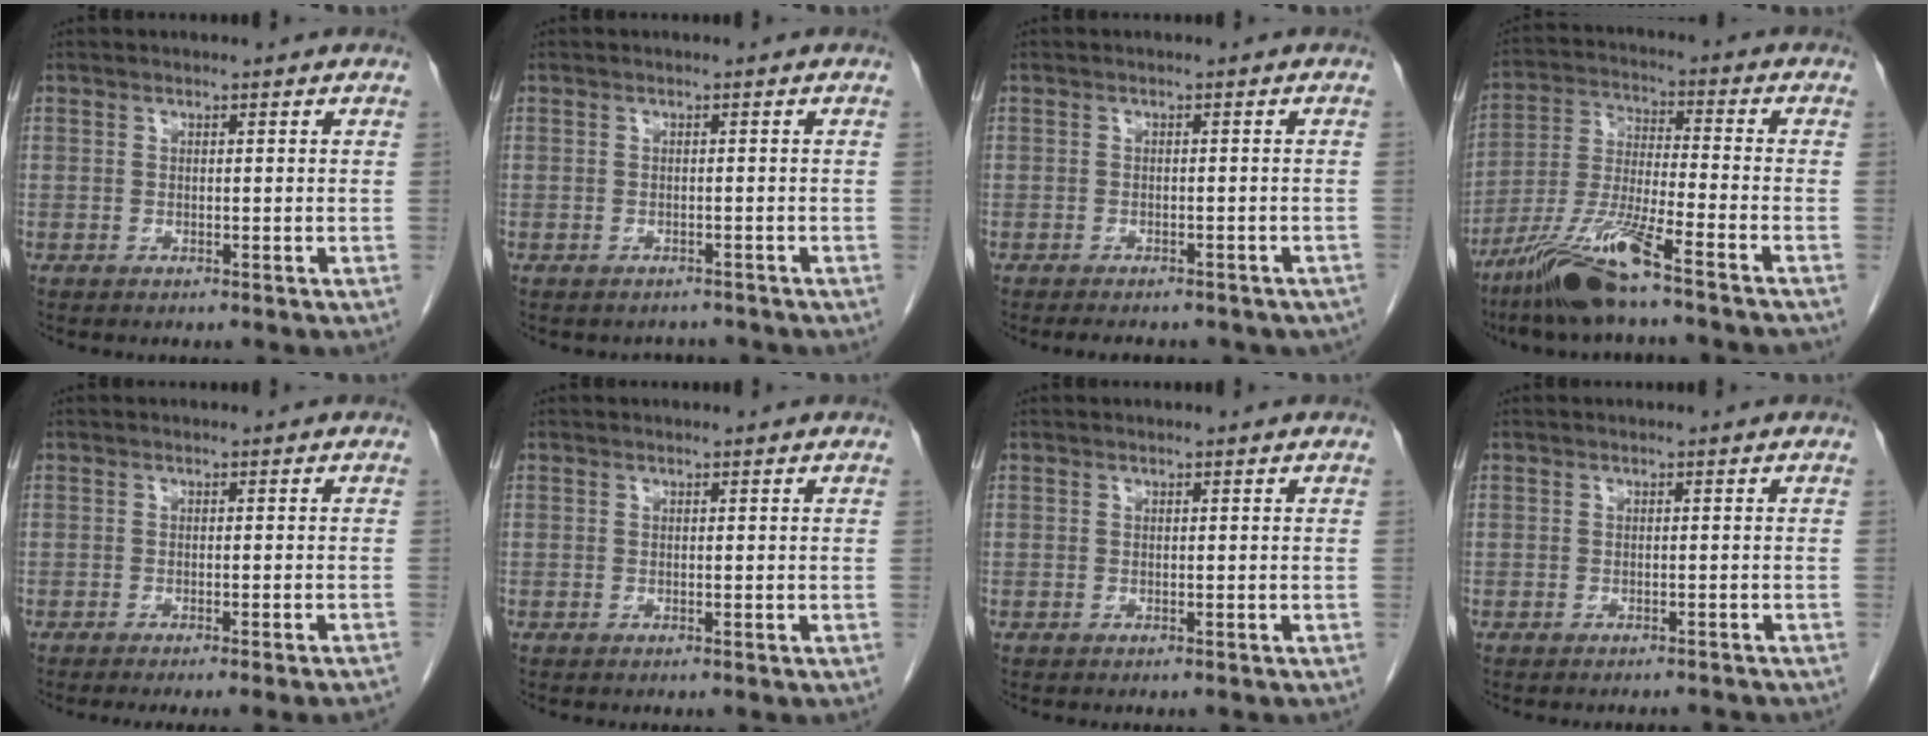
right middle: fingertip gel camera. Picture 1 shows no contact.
{"total": 1.9, "force": [-1.7, 0.8, -0.2], "torque": [0.000, -0.002, -0.024]}
{"total": 10.1, "force": [-8.6, 3.7, 3.8], "torque": [-0.054, -0.002, -0.087]}
{"total": 13.8, "force": [-10.0, 0.1, 9.5], "torque": [-0.193, -0.029, -0.184]}
{"total": 8.6, "force": [-7.8, -1.3, 3.5], "torque": [-0.014, -0.027, -0.094]}
{"total": 0.0}
{"total": 0.0}
{"total": 3.2, "force": [-3.1, 0.5, 0.5], "torque": [-0.003, -0.008, -0.036]}